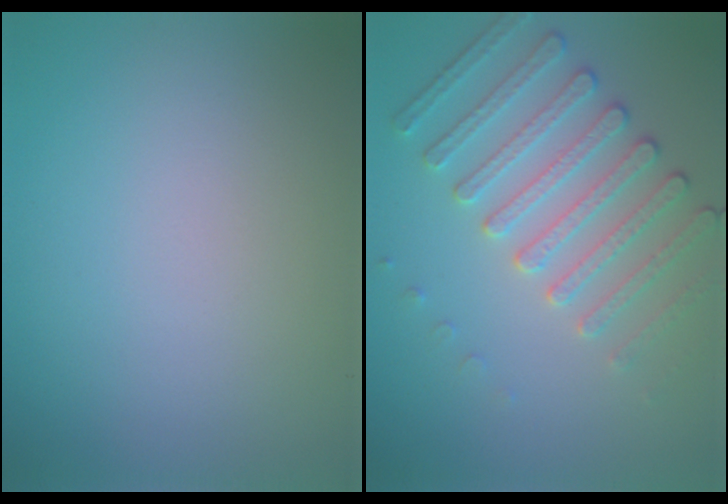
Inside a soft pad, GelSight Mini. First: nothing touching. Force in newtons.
{"total": 4.2, "press": 4.1, "slide": 1.2}